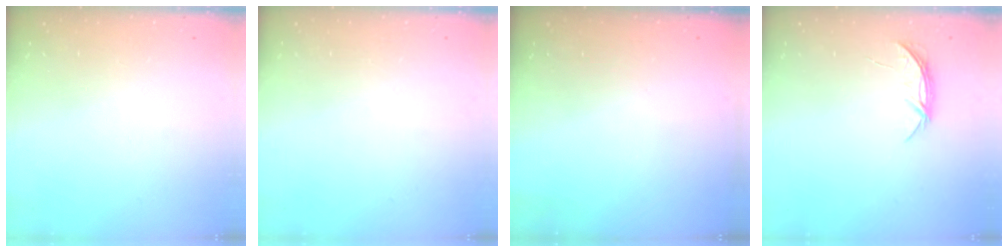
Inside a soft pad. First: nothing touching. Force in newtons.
{"total": 0.0}
{"total": 0.0}
{"total": 4.4, "press": 4.3, "slide": 0.5}